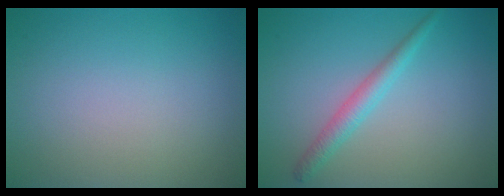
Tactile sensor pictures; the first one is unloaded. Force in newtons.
{"total": 2.2, "press": 2.2, "slide": 0.0}